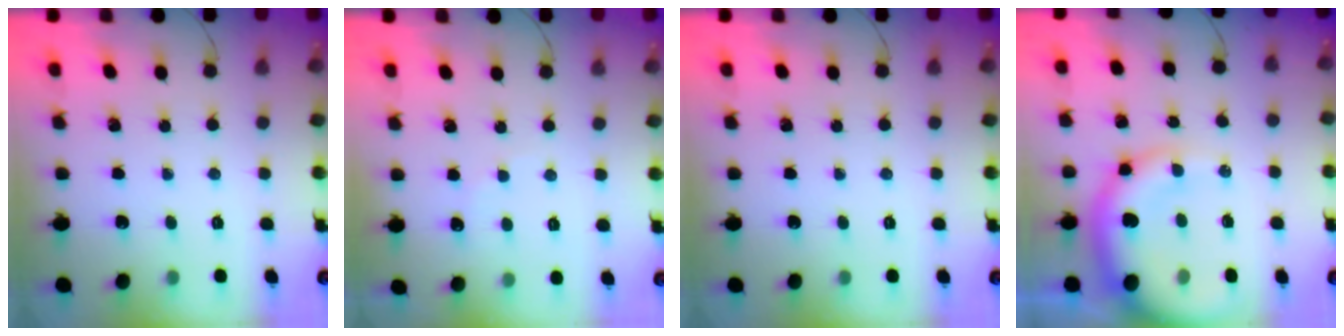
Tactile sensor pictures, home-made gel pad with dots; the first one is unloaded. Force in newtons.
{"total": 5.2, "press": 5.0, "slide": 1.4}
{"total": 0.0}
{"total": 15.0, "press": 14.7, "slide": 3.2}